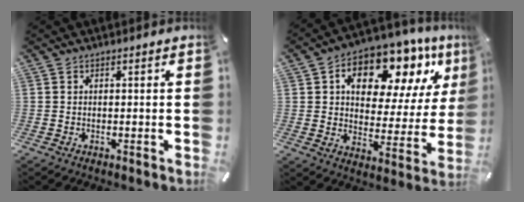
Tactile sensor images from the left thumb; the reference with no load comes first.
{"total": 15.1, "force": [8.8, 9.0, 8.2], "torque": [-0.125, -0.061, 0.151]}